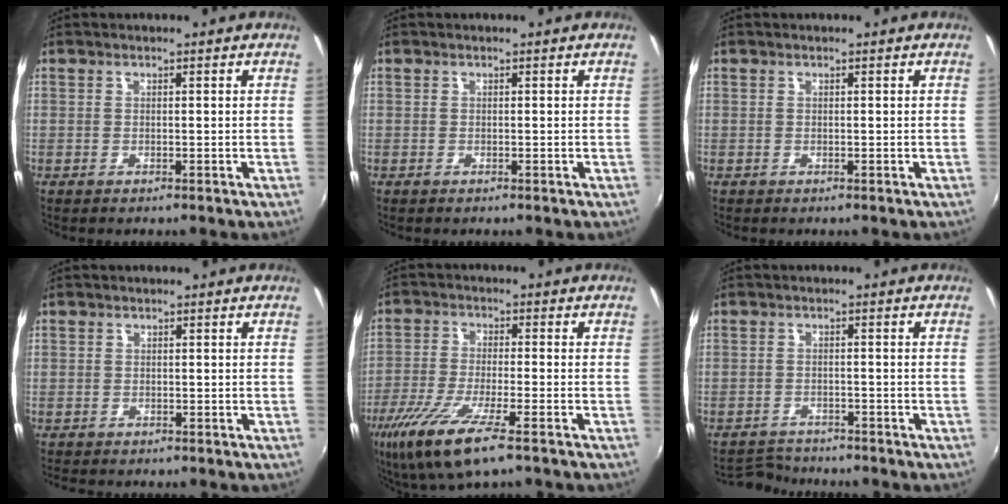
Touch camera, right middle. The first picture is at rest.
{"total": 0.0}
{"total": 0.0}
{"total": 1.3, "force": [-0.6, 1.2, -0.1], "torque": [0.000, 0.007, -0.005]}
{"total": 12.9, "force": [-7.6, 2.3, 10.2], "torque": [-0.218, -0.042, -0.144]}
{"total": 4.0, "force": [-3.9, 1.0, -0.1], "torque": [-0.012, 0.004, -0.069]}